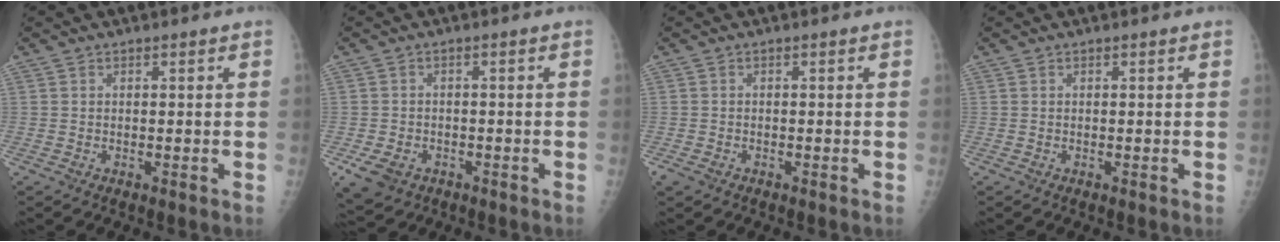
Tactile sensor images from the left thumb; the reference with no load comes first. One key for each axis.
{"total": 6.1, "fx": -2.8, "fy": 4.7, "fz": 2.7, "tx": -0.049, "ty": 0.009, "tz": -0.035}
{"total": 1.7, "fx": -1.0, "fy": 1.2, "fz": 0.8, "tx": -0.017, "ty": -0.002, "tz": -0.017}
{"total": 0.0}